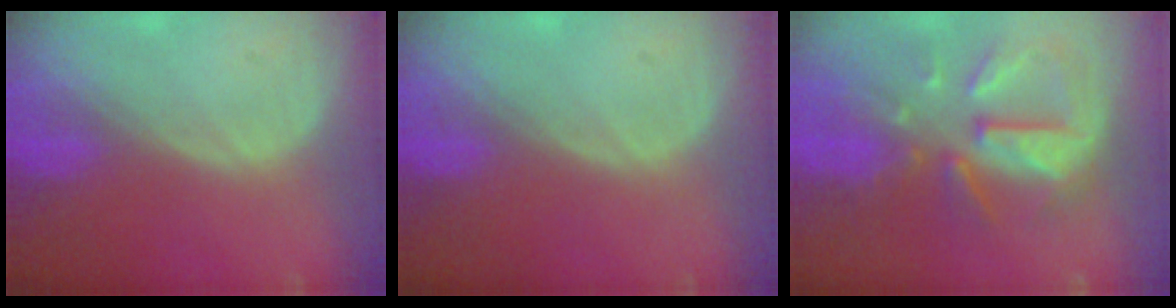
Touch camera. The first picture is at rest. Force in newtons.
{"total": 0.0}
{"total": 10.3, "press": 9.3, "slide": 4.5}